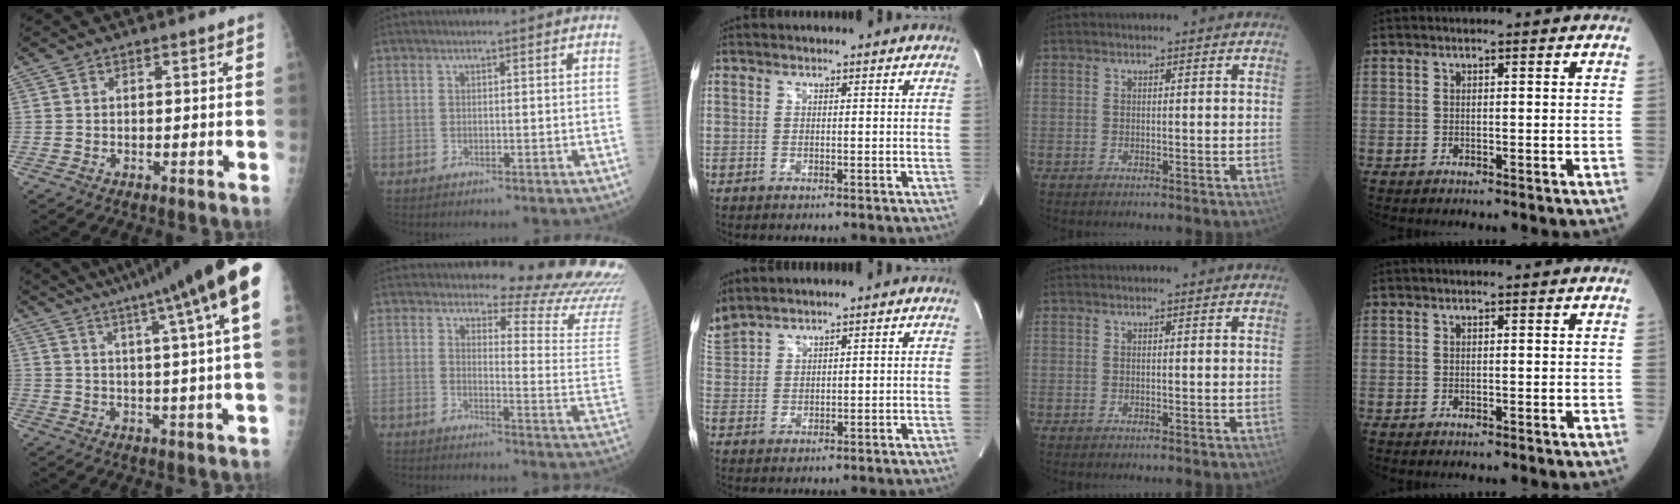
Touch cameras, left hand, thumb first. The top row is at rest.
{"thumb": {"total": 20.4, "force": [12.6, 0.2, 16.0], "torque": [-0.236, -0.022, 0.159]}, "index": {"total": 16.8, "force": [16.4, -0.4, 3.9], "torque": [-0.045, -0.145, 0.170]}, "middle": {"total": 5.3, "force": [5.0, 0.3, 1.7], "torque": [-0.057, 0.019, 0.114]}}